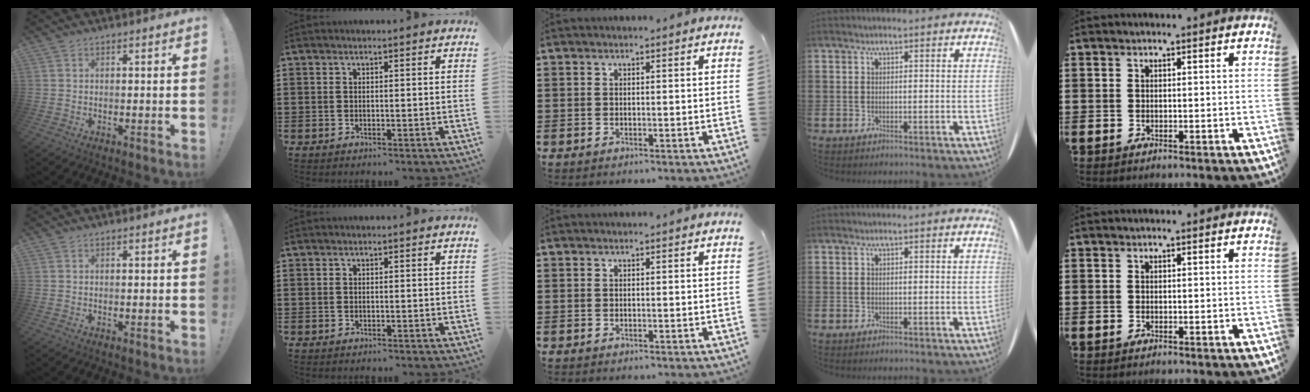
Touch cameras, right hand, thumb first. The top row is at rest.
{}